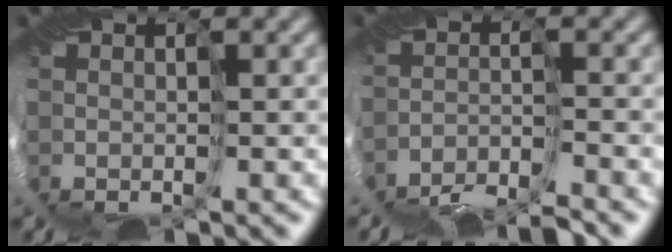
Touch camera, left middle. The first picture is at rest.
{"total": 6.1, "force": [-6.0, 0.3, 1.0], "torque": [-0.022, -0.010, -0.115]}